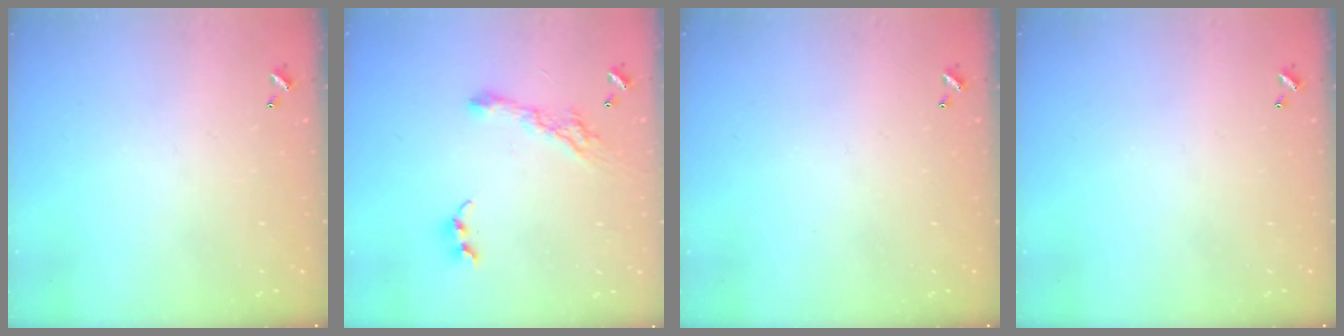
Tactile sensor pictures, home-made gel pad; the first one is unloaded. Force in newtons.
{"total": 7.6, "press": 7.5, "slide": 1.1}
{"total": 0.0}
{"total": 0.0}